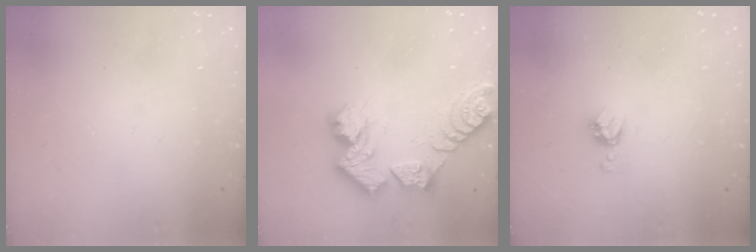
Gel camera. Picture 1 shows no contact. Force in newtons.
{"total": 12.7, "press": 12.6, "slide": 1.0}
{"total": 4.5, "press": 4.4, "slide": 0.7}